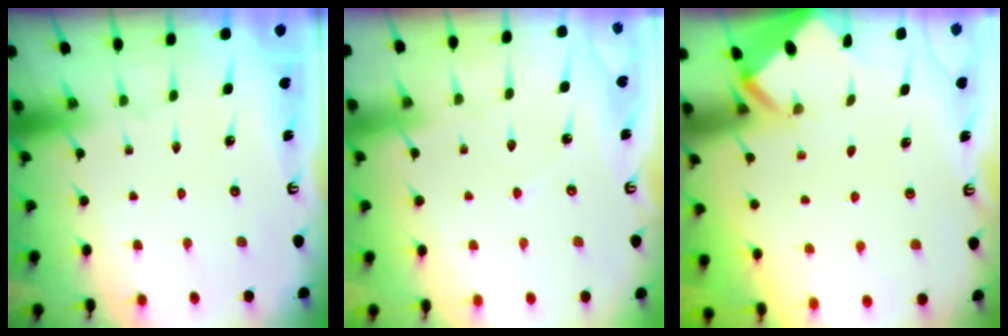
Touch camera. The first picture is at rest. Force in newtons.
{"total": 2.0, "press": 2.0, "slide": 0.2}
{"total": 2.4, "press": 2.4, "slide": 0.2}